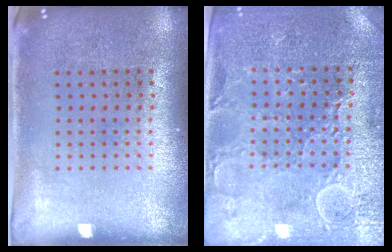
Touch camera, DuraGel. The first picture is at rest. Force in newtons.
{"total": 3.3, "press": 3.2, "slide": 0.6}